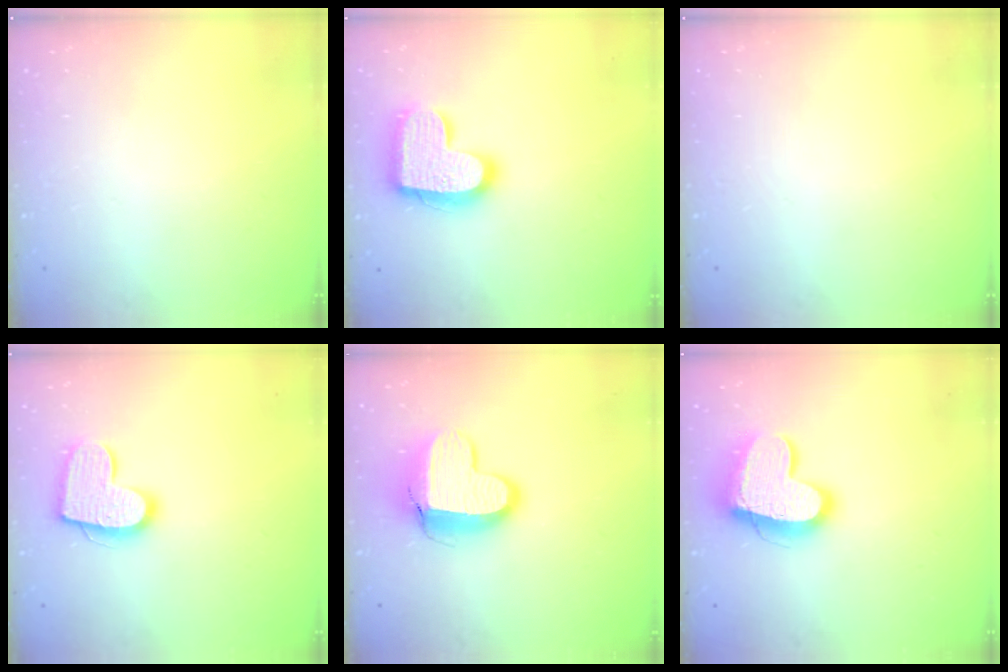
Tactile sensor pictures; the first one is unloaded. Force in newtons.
{"total": 18.5, "press": 18.5, "slide": 1.0}
{"total": 0.0}
{"total": 13.9, "press": 13.9, "slide": 0.9}
{"total": 13.3, "press": 13.3, "slide": 0.9}
{"total": 16.5, "press": 16.4, "slide": 1.5}